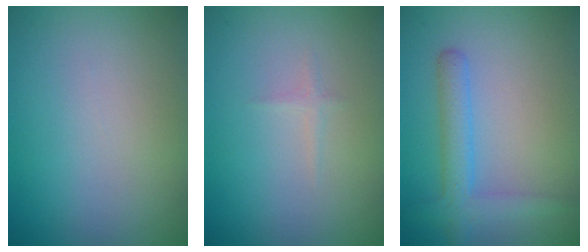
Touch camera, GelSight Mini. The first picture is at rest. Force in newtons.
{"total": 0.5, "press": 0.5, "slide": 0.0}
{"total": 3.0, "press": 3.0, "slide": 0.2}